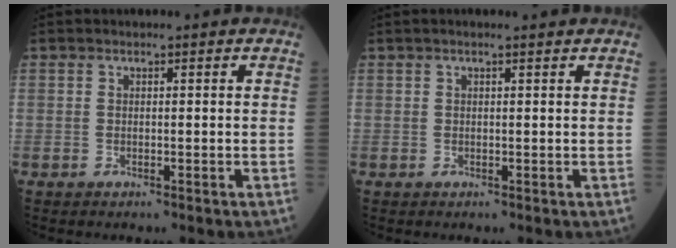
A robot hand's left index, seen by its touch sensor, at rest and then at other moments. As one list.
[{"total": 1.6, "force": [1.3, -0.1, 0.9], "torque": [-0.013, 0.011, 0.021]}]